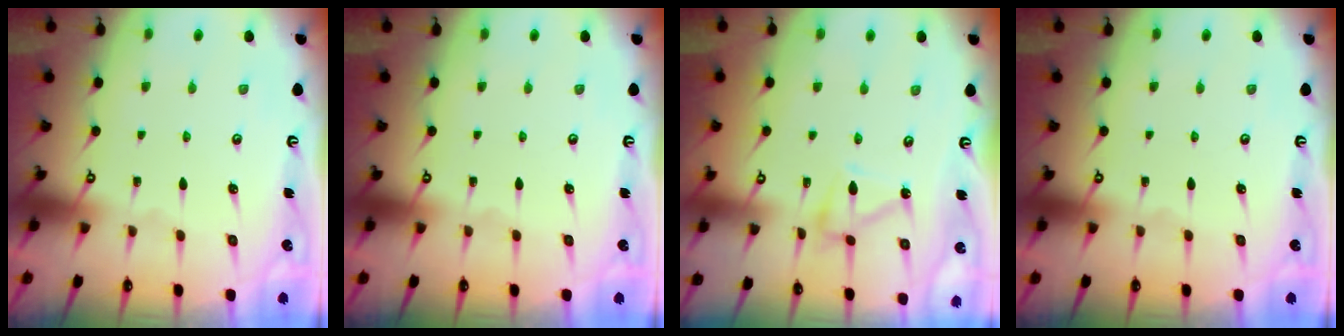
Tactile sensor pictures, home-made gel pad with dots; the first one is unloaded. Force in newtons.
{"total": 0.0}
{"total": 6.7, "press": 6.7, "slide": 0.3}
{"total": 0.0}